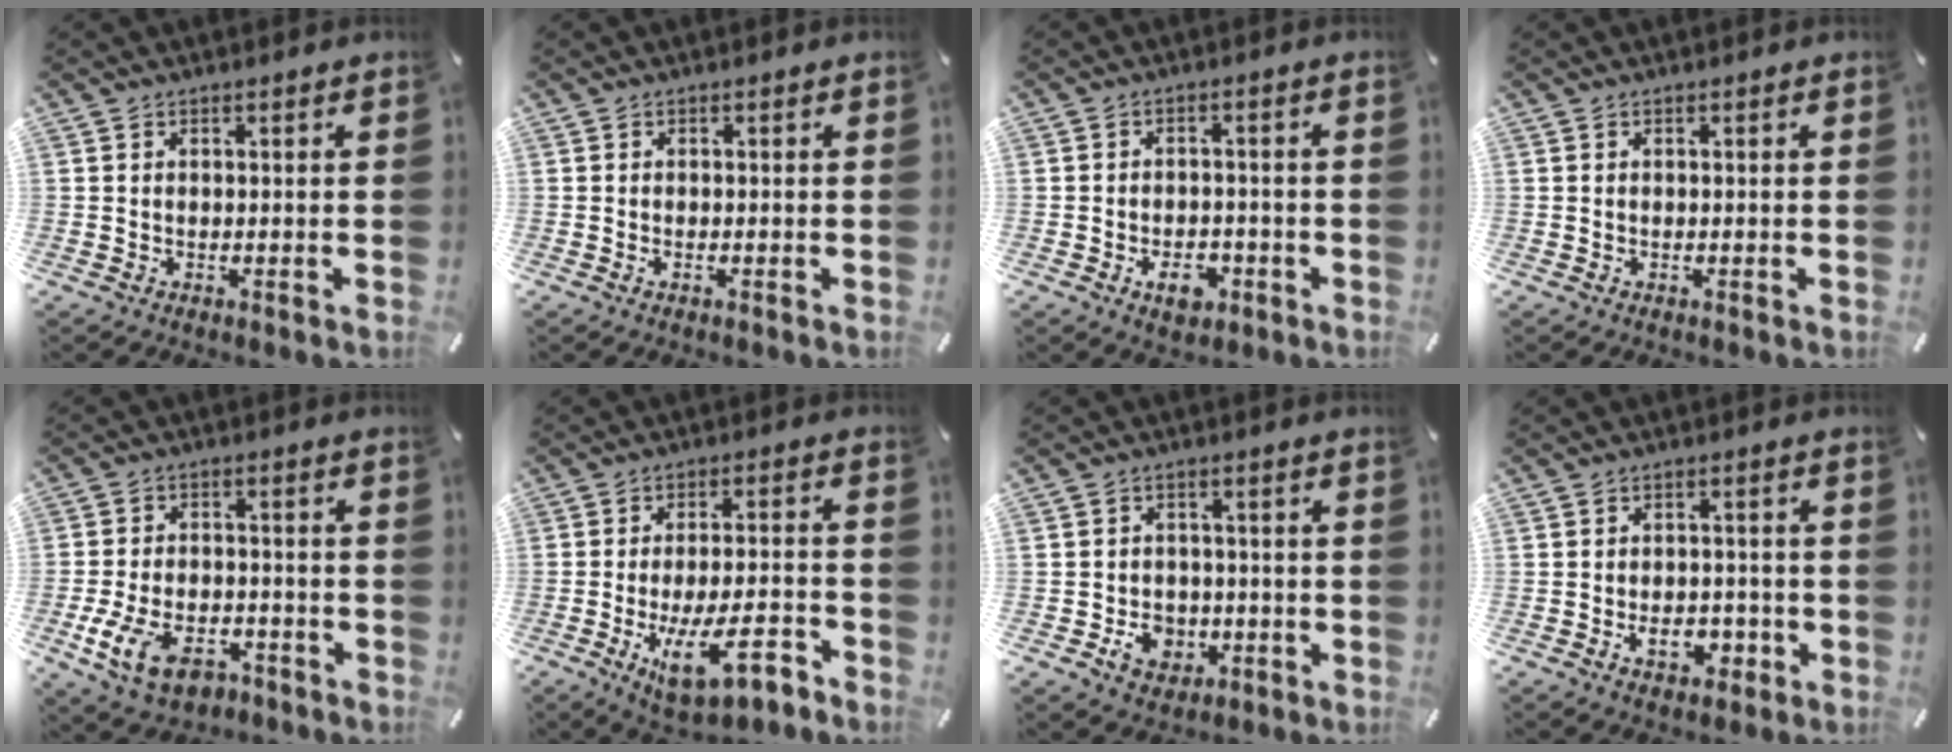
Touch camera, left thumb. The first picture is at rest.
{"total": 0.7, "force": [-0.3, 0.3, 0.6], "torque": [-0.012, -0.003, -0.005]}
{"total": 5.9, "force": [-2.6, 3.9, 3.6], "torque": [-0.060, 0.008, -0.047]}
{"total": 0.0}
{"total": 11.2, "force": [-5.5, 6.5, 7.4], "torque": [-0.149, 0.023, -0.096]}
{"total": 14.9, "force": [-6.4, 5.9, 12.1], "torque": [-0.192, 0.022, -0.096]}
{"total": 6.9, "force": [-1.8, 6.0, 2.8], "torque": [-0.047, 0.009, -0.030]}
{"total": 6.9, "force": [-2.3, 4.7, 4.5], "torque": [-0.058, 0.007, -0.038]}